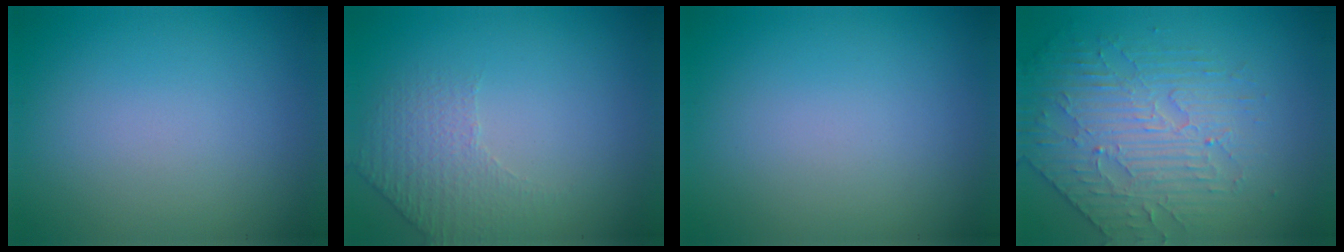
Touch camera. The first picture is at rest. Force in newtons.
{"total": 1.7, "press": 1.3, "slide": 1.1}
{"total": 0.0}
{"total": 3.9, "press": 3.8, "slide": 0.8}